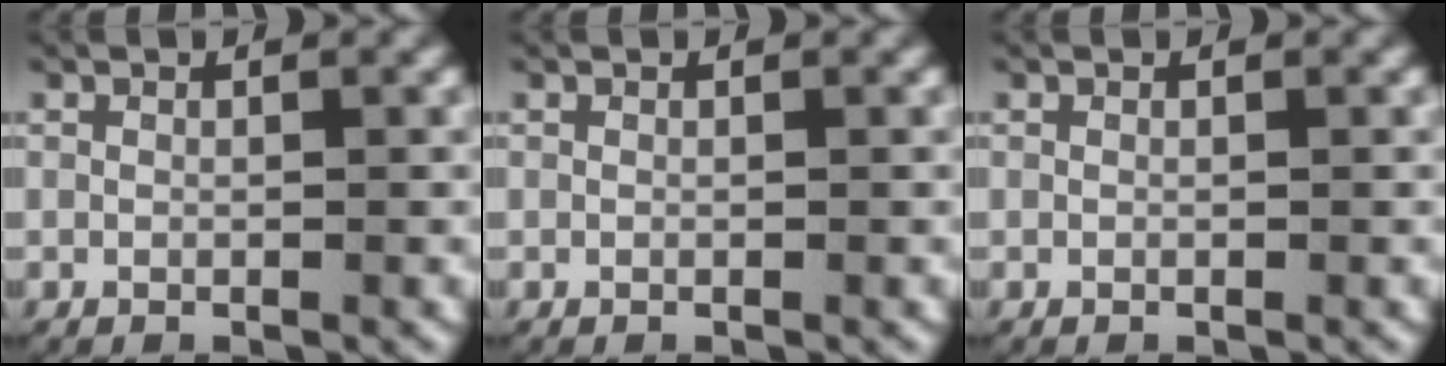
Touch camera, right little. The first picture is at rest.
{"total": 0.0}
{"total": 0.0}